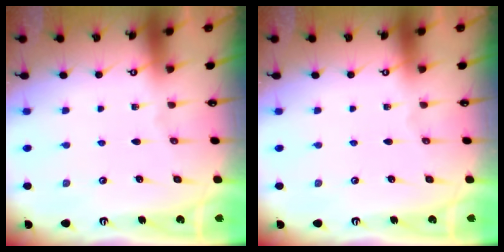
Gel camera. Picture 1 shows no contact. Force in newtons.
{"total": 0.0}